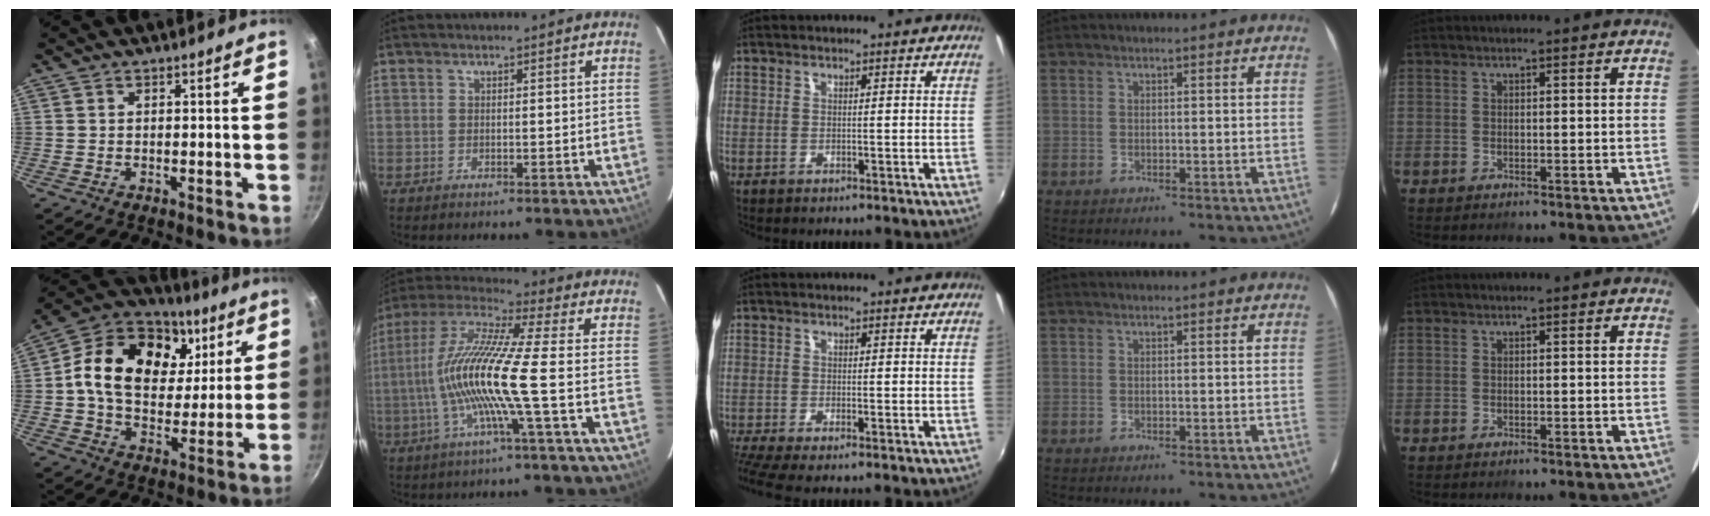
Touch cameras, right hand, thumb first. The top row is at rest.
{"thumb": {"total": 23.4, "force": [7.2, 16.5, 15.0], "torque": [-0.240, -0.005, 0.109]}, "index": {"total": 14.8, "force": [-2.8, -1.0, 14.5], "torque": [-0.279, -0.002, -0.059]}, "middle": {"total": 3.6, "force": [-2.7, -0.4, 2.4], "torque": [-0.058, -0.022, -0.056]}}